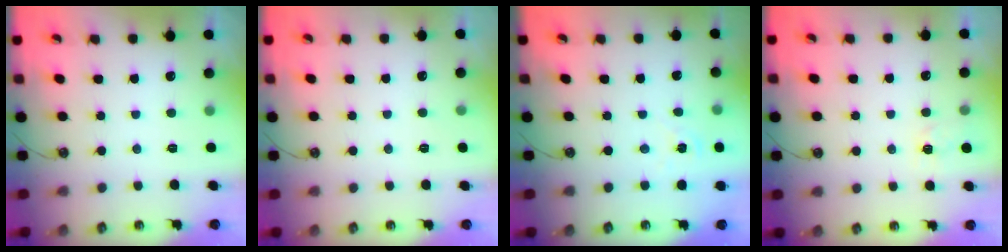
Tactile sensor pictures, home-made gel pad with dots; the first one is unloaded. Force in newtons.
{"total": 0.5, "press": 0.5, "slide": 0.2}
{"total": 1.3, "press": 1.3, "slide": 0.2}
{"total": 3.3, "press": 3.2, "slide": 0.6}